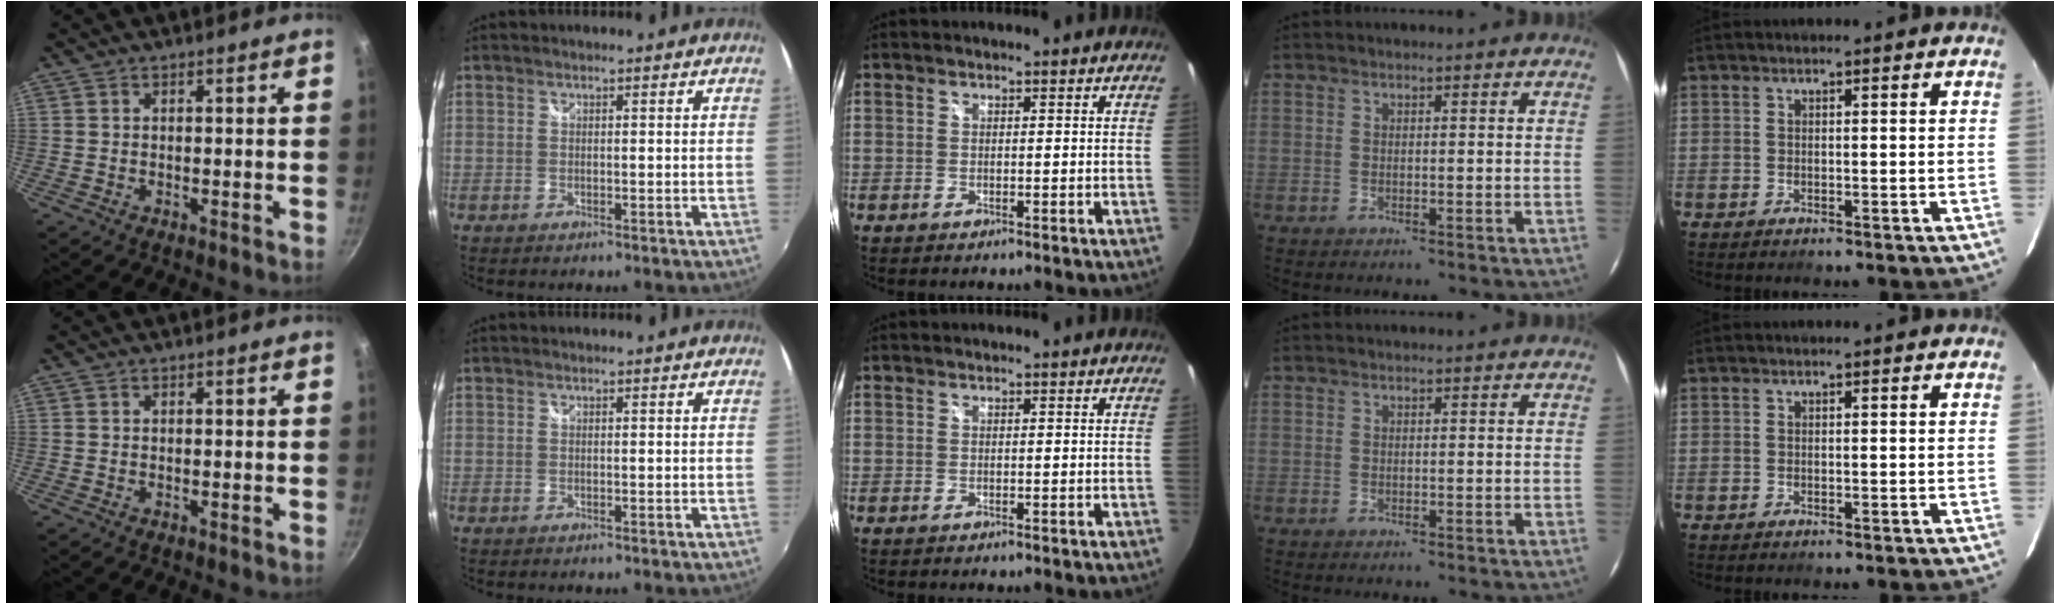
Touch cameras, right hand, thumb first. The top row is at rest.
{}